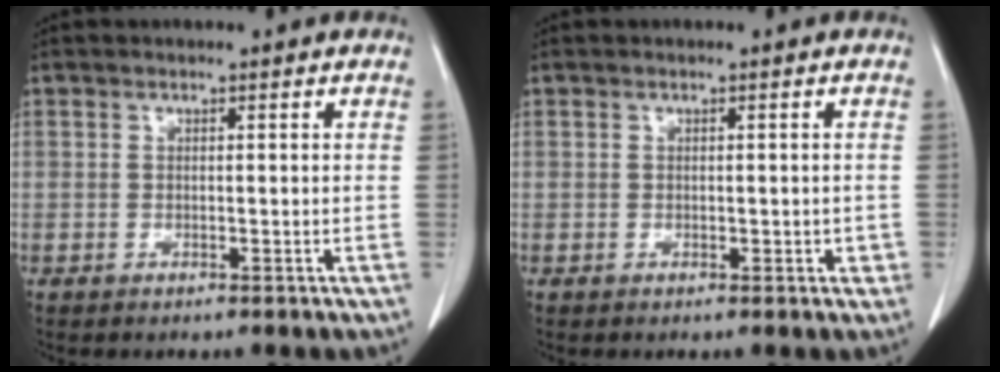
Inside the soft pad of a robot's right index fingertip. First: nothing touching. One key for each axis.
{"total": 1.5, "fx": -0.2, "fy": 0.9, "fz": 1.2, "tx": -0.013, "ty": 0.004, "tz": 0.001}